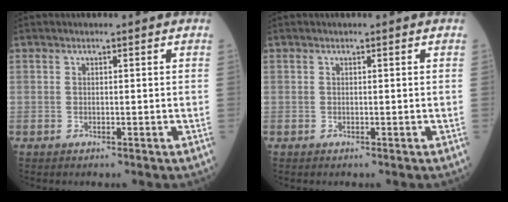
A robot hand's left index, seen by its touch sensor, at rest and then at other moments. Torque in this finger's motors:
{"motor_torque": [-0.08, 0.08, 0.02, -0.01]}